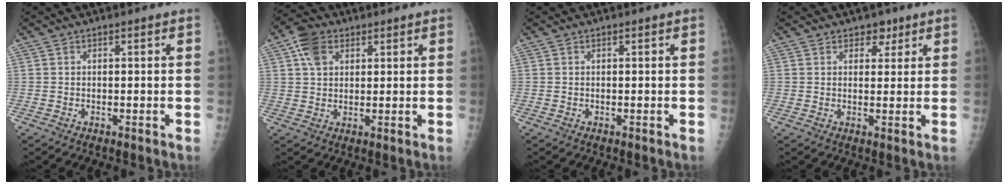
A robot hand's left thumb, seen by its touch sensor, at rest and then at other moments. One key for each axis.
{"total": 6.1, "fx": 2.6, "fy": 4.3, "fz": 3.4, "tx": -0.049, "ty": 0.001, "tz": 0.044}
{"total": 0.0}
{"total": 3.0, "fx": 1.9, "fy": 2.2, "fz": 0.9, "tx": 0.013, "ty": -0.008, "tz": 0.024}